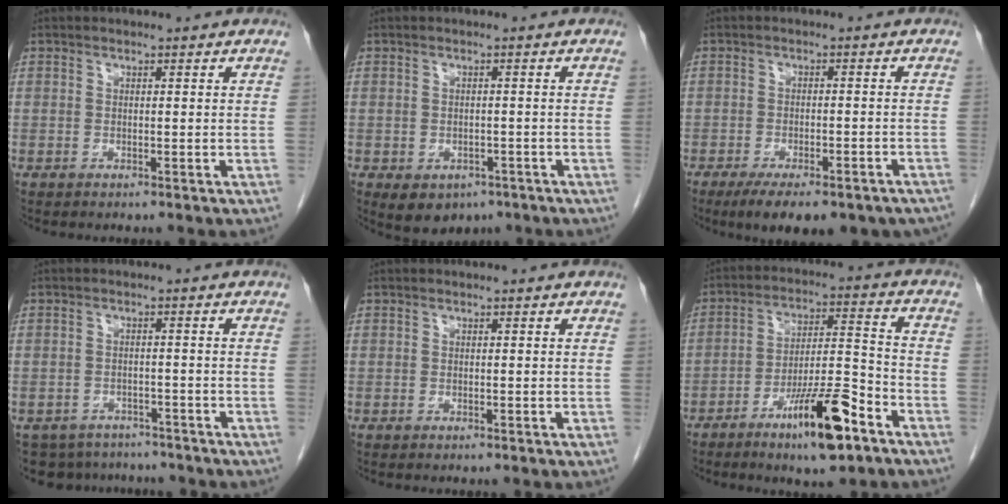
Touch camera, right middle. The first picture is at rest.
{"total": 5.7, "force": [-3.3, 4.0, 2.4], "torque": [-0.028, 0.002, -0.037]}
{"total": 14.3, "force": [-11.0, 4.3, 8.1], "torque": [-0.100, -0.004, -0.141]}
{"total": 8.4, "force": [-7.3, 3.9, 0.8], "torque": [-0.014, 0.010, -0.091]}
{"total": 0.0}
{"total": 12.5, "force": [-7.4, 2.0, 9.8], "torque": [-0.168, -0.001, -0.123]}